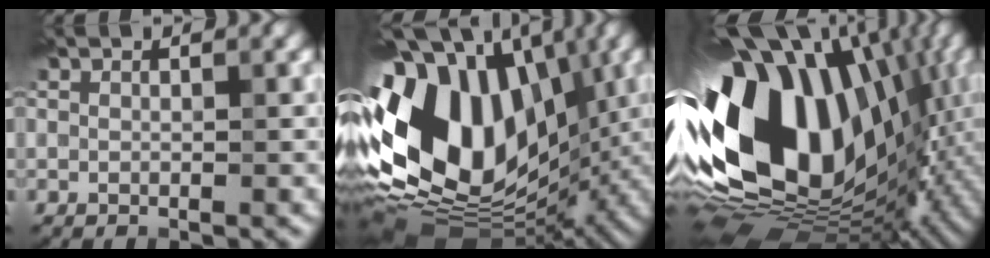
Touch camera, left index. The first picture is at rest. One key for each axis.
{"total": 18.2, "fx": -0.7, "fy": 12.3, "fz": 13.5, "tx": -0.283, "ty": 0.006, "tz": -0.018}
{"total": 18.9, "fx": 1.7, "fy": 12.6, "fz": 14.0, "tx": -0.273, "ty": -0.027, "tz": 0.038}